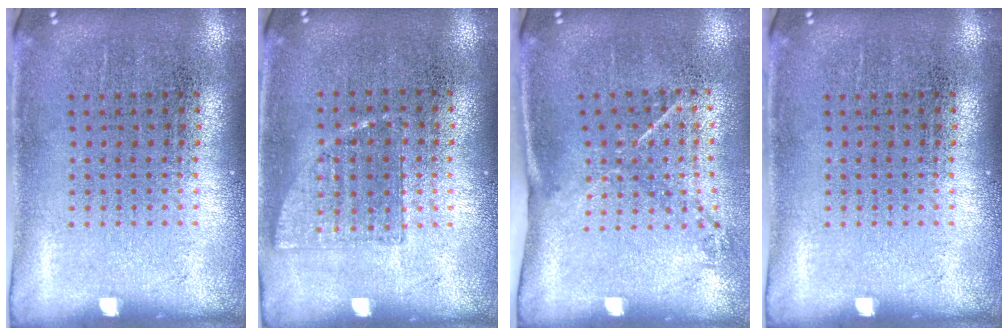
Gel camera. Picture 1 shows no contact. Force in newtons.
{"total": 0.7, "press": 0.7, "slide": 0.3}
{"total": 1.5, "press": 1.0, "slide": 1.1}
{"total": 0.0}